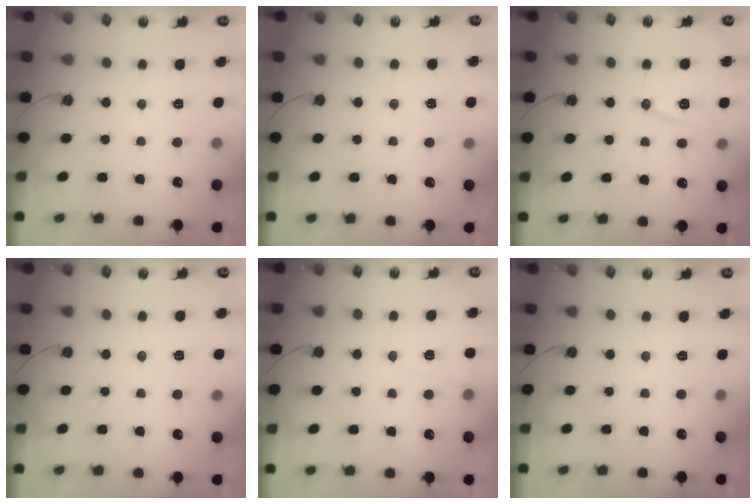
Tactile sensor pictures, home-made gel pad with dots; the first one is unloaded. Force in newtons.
{"total": 5.3, "press": 3.2, "slide": 4.2}
{"total": 9.7, "press": 9.0, "slide": 3.5}
{"total": 4.8, "press": 2.0, "slide": 4.3}
{"total": 4.4, "press": 3.2, "slide": 3.0}
{"total": 0.0}